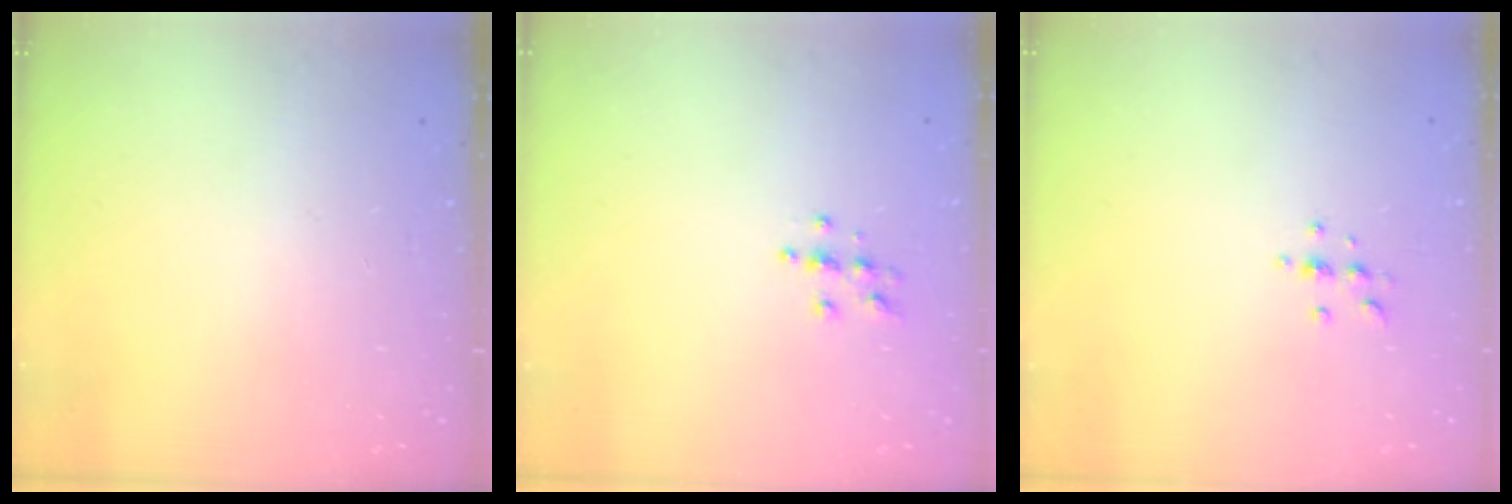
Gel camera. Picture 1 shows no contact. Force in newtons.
{"total": 3.9, "press": 3.9, "slide": 0.3}
{"total": 2.9, "press": 2.9, "slide": 0.4}